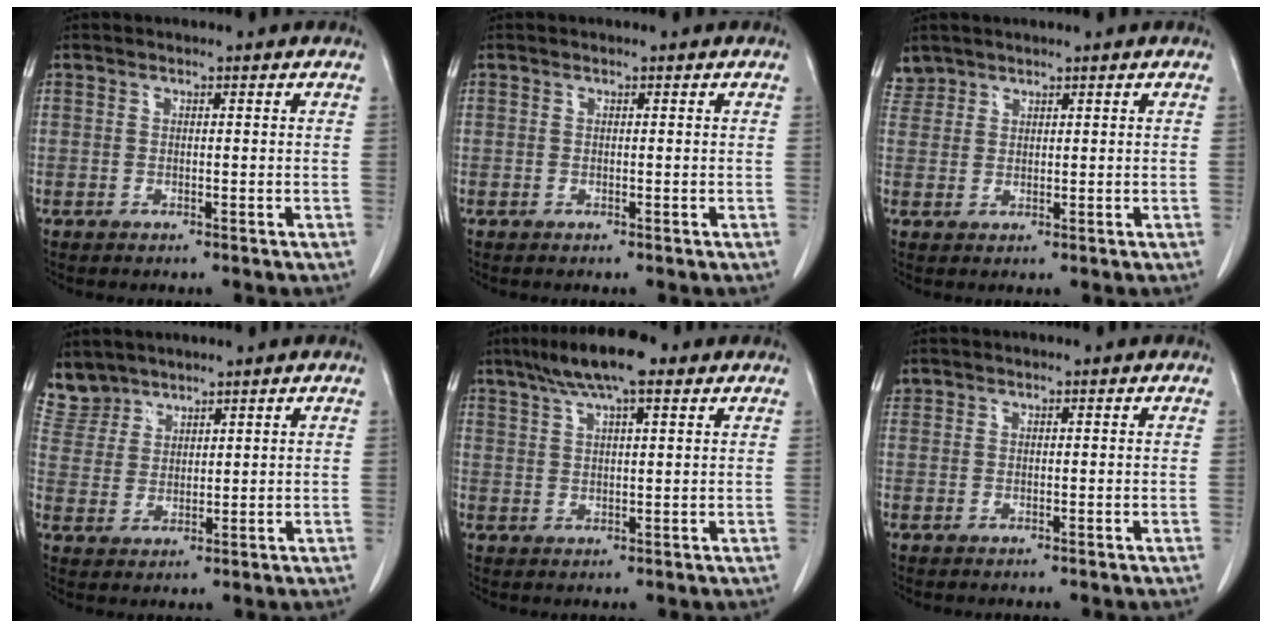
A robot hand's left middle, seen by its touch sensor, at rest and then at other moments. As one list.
[{"total": 0.0}, {"total": 2.3, "force": [2.0, 1.0, -0.4], "torque": [0.010, 0.010, 0.041]}, {"total": 5.5, "force": [5.1, 2.2, -0.4], "torque": [0.007, 0.004, 0.114]}, {"total": 9.2, "force": [6.2, 1.7, 6.6], "torque": [-0.117, 0.023, 0.101]}, {"total": 0.8, "force": [0.6, 0.5, 0.0], "torque": [0.001, 0.012, 0.013]}]